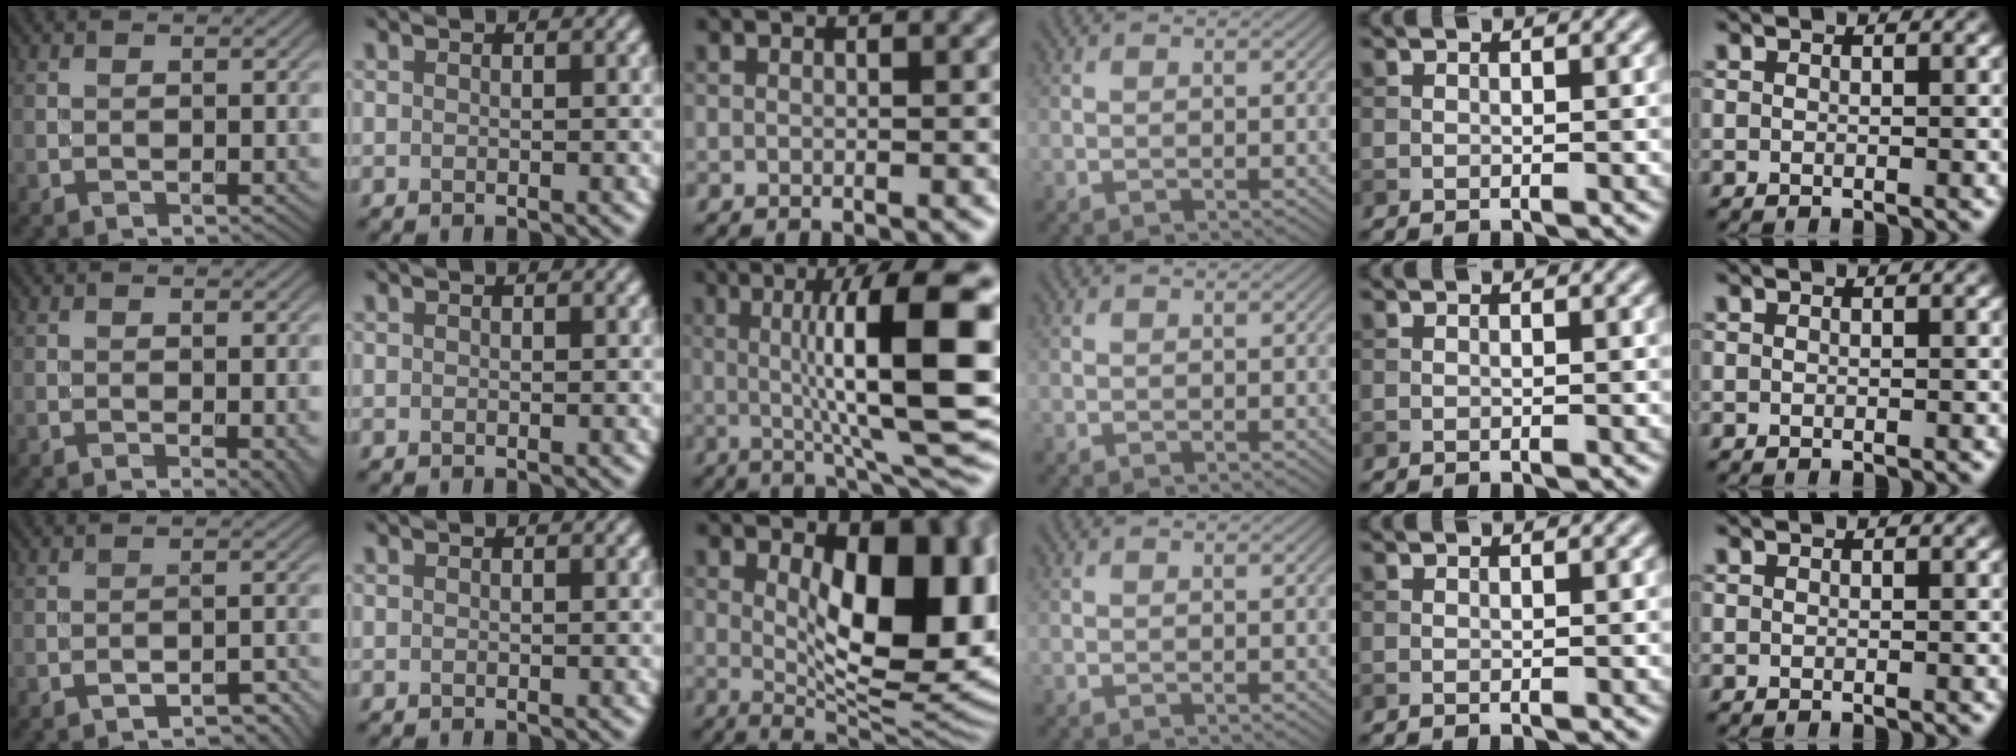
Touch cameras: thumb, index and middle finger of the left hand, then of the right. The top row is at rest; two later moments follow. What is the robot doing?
{"motion": "screw", "object": "dispenser bottle"}